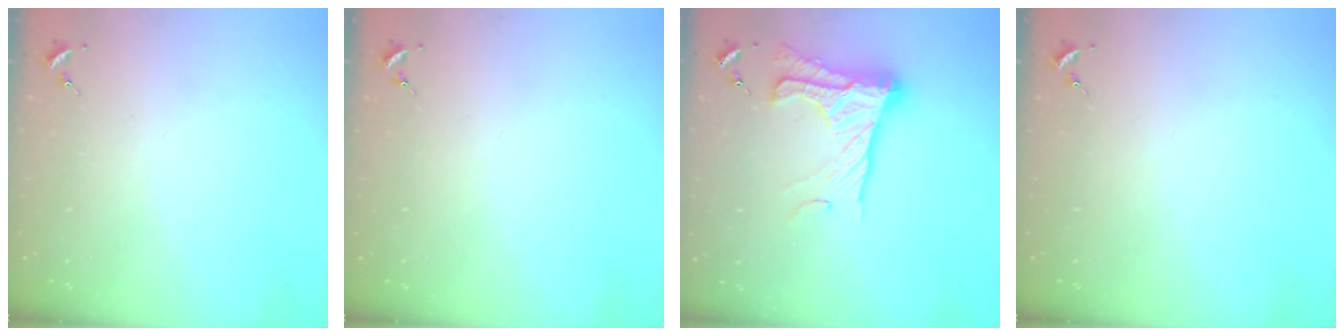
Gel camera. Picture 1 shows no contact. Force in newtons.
{"total": 0.0}
{"total": 20.0, "press": 19.9, "slide": 1.4}
{"total": 0.0}